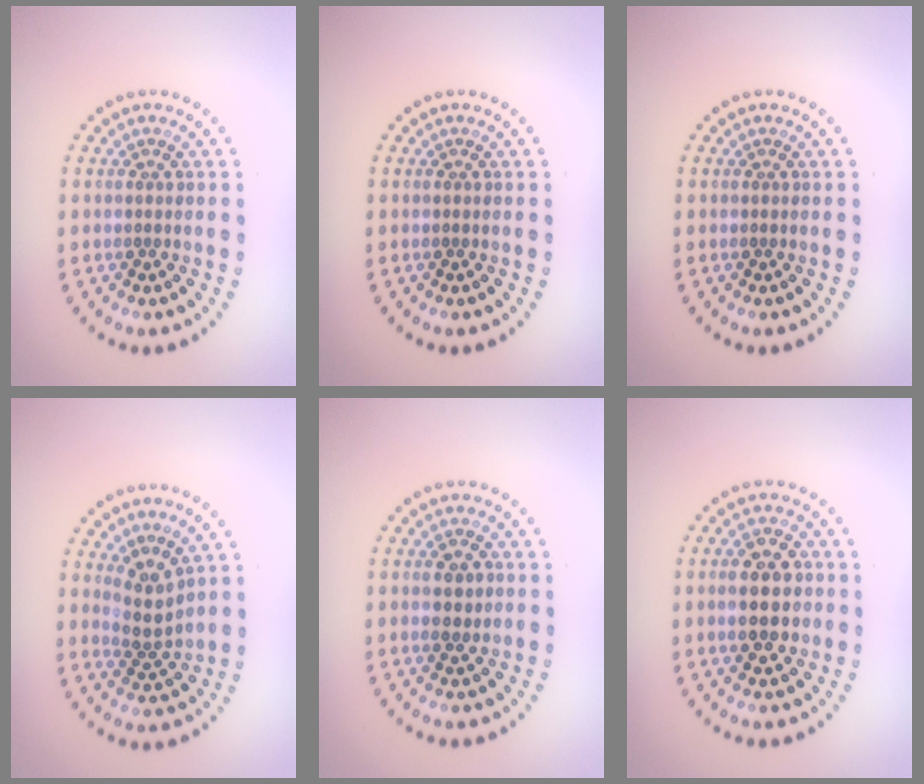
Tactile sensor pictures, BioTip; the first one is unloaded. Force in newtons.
{"total": 0.0}
{"total": 0.0}
{"total": 2.5, "press": 1.8, "slide": 1.7}
{"total": 2.2, "press": 2.2, "slide": 0.1}
{"total": 5.2, "press": 5.2, "slide": 0.3}